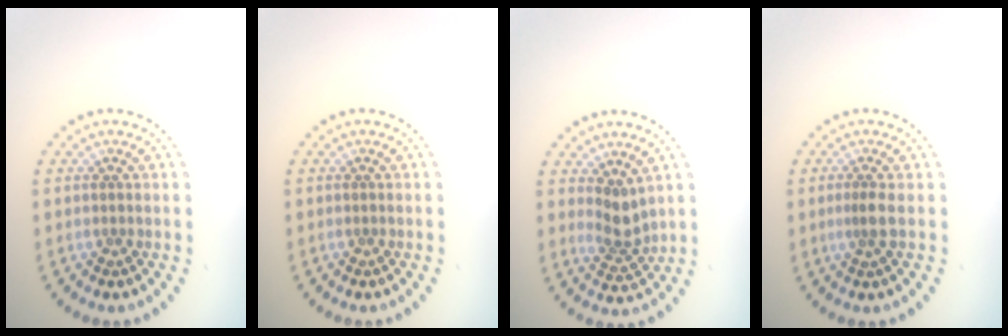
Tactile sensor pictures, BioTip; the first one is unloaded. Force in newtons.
{"total": 0.0}
{"total": 2.4, "press": 1.8, "slide": 1.6}
{"total": 1.2, "press": 0.8, "slide": 0.9}